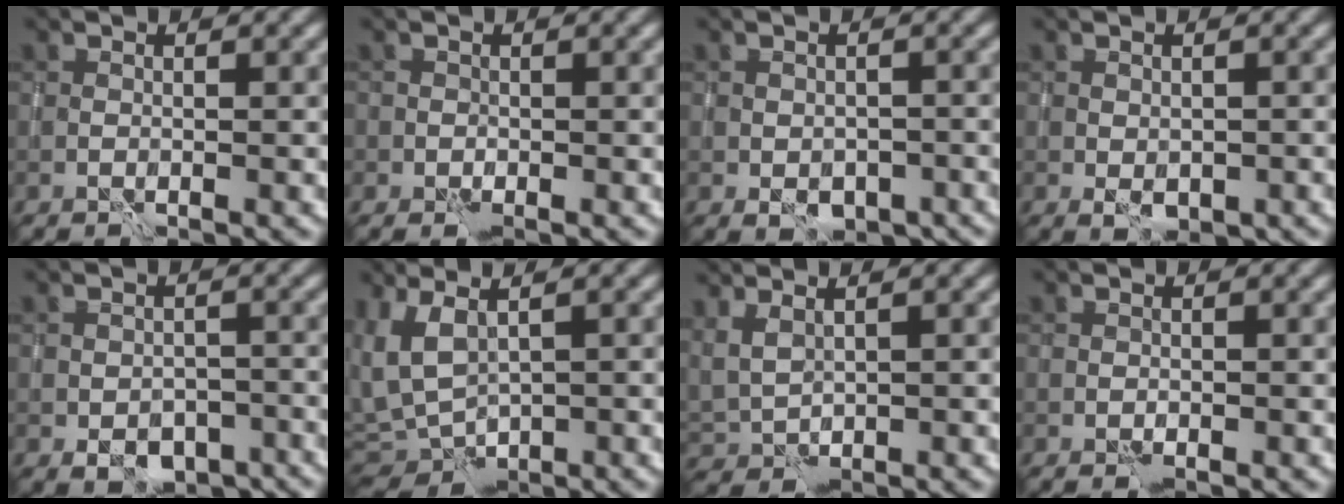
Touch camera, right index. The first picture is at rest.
{"total": 0.7, "force": [-0.4, 0.6, 0.0], "torque": [0.004, -0.001, -0.009]}
{"total": 3.3, "force": [-1.6, 2.3, 1.7], "torque": [-0.028, -0.008, -0.017]}
{"total": 2.1, "force": [-0.6, 1.5, 1.3], "torque": [-0.019, -0.007, -0.004]}
{"total": 4.8, "force": [-2.9, 3.1, 2.4], "torque": [-0.030, -0.011, -0.033]}
{"total": 4.6, "force": [-1.0, 2.5, 3.7], "torque": [-0.080, -0.010, -0.012]}
{"total": 2.6, "force": [1.8, 1.1, 1.5], "torque": [-0.034, 0.001, 0.048]}
{"total": 0.0}